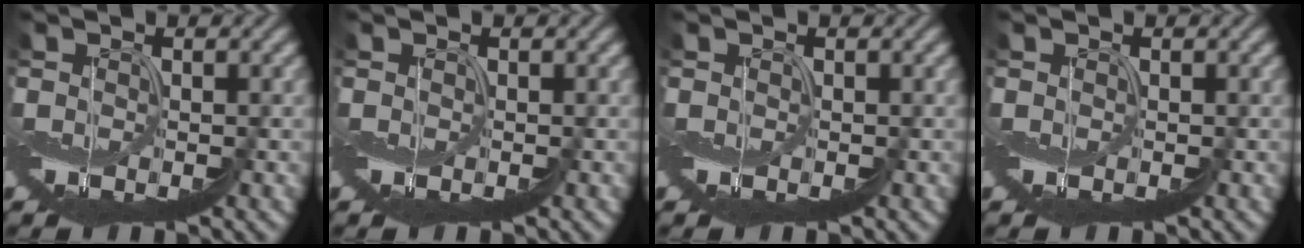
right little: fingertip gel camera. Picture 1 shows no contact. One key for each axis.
{"total": 0.0}
{"total": 0.0}
{"total": 0.0}